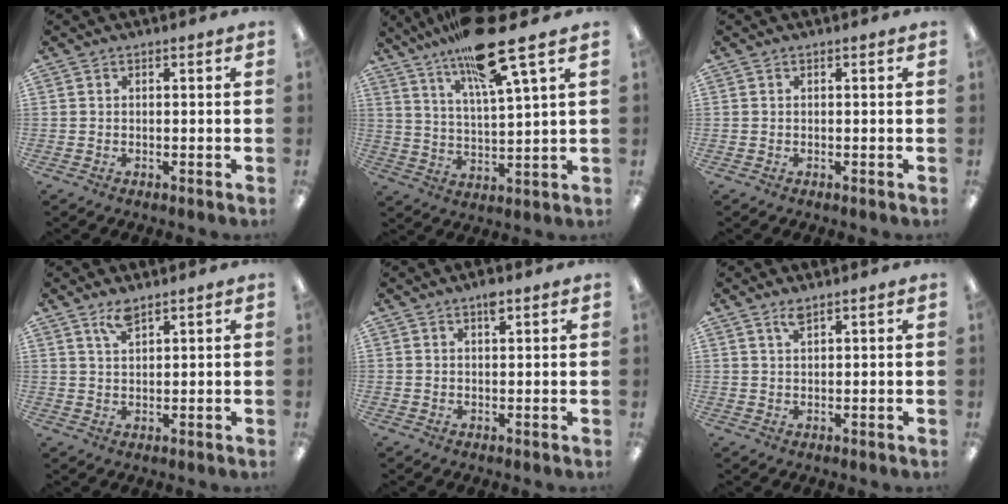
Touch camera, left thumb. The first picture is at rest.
{"total": 18.4, "force": [13.0, 3.3, 12.7], "torque": [-0.222, -0.055, 0.208]}
{"total": 0.0}
{"total": 4.0, "force": [3.1, 1.1, 2.3], "torque": [-0.054, 0.000, 0.056]}
{"total": 2.5, "force": [1.6, 0.9, 1.7], "torque": [-0.022, -0.004, 0.025]}
{"total": 2.4, "force": [2.0, 0.5, 1.3], "torque": [-0.031, 0.000, 0.036]}